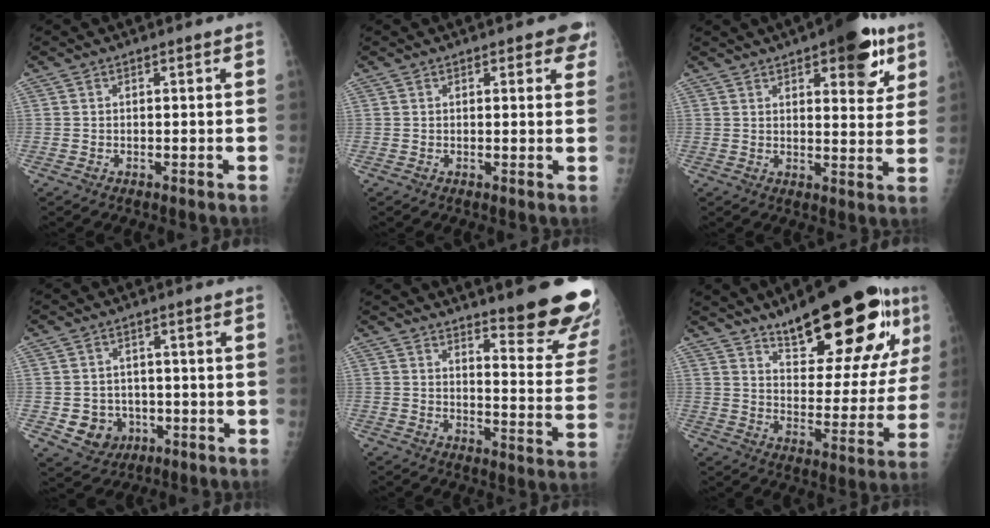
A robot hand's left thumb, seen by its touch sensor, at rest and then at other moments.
{"total": 3.9, "force": [2.2, 1.5, 2.9], "torque": [-0.013, -0.005, 0.018]}
{"total": 12.7, "force": [6.8, 4.7, 9.6], "torque": [-0.091, -0.026, 0.086]}
{"total": 6.4, "force": [-1.7, 5.8, 2.2], "torque": [-0.010, 0.013, -0.015]}
{"total": 16.5, "force": [12.9, 2.3, 10.0], "torque": [-0.097, -0.116, 0.163]}
{"total": 25.4, "force": [14.2, 8.1, 19.4], "torque": [-0.241, -0.044, 0.213]}